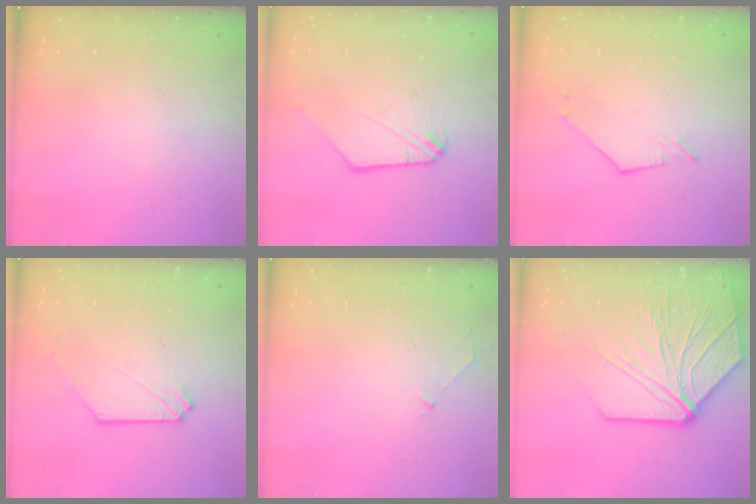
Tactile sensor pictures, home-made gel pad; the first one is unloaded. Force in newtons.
{"total": 1.0, "press": 1.0, "slide": 0.3}
{"total": 2.2, "press": 2.2, "slide": 0.4}
{"total": 0.9, "press": 0.9, "slide": 0.0}
{"total": 2.2, "press": 2.1, "slide": 0.4}
{"total": 13.7, "press": 13.5, "slide": 2.6}